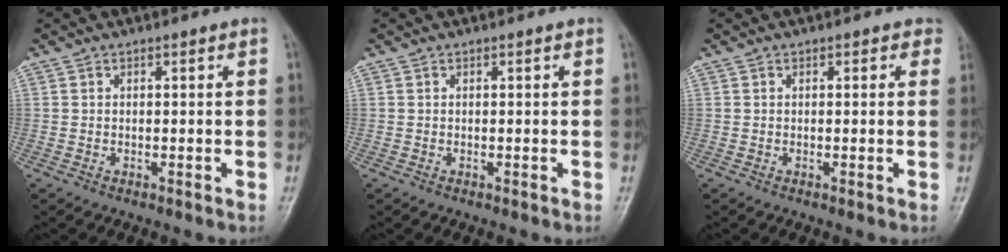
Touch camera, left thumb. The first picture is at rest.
{"total": 0.0}
{"total": 1.7, "force": [0.8, 1.2, 0.9], "torque": [0.011, 0.002, 0.002]}